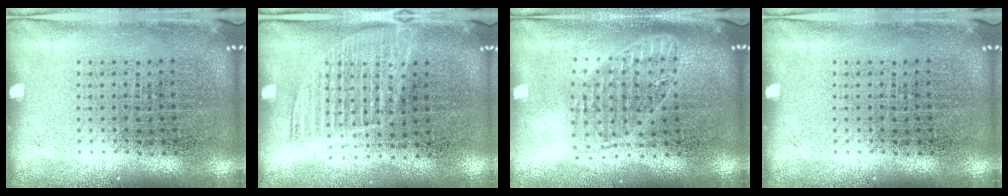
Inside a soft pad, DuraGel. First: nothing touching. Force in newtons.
{"total": 1.3, "press": 1.1, "slide": 0.6}
{"total": 1.7, "press": 1.4, "slide": 0.9}
{"total": 0.0}